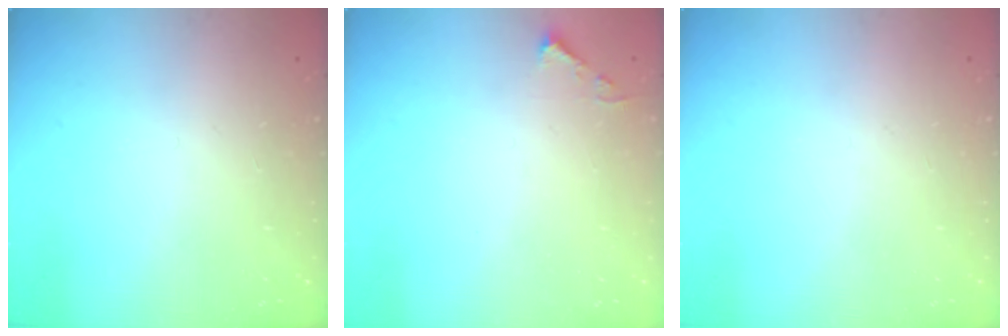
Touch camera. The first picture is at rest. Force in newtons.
{"total": 3.5, "press": 3.5, "slide": 0.4}
{"total": 0.0}